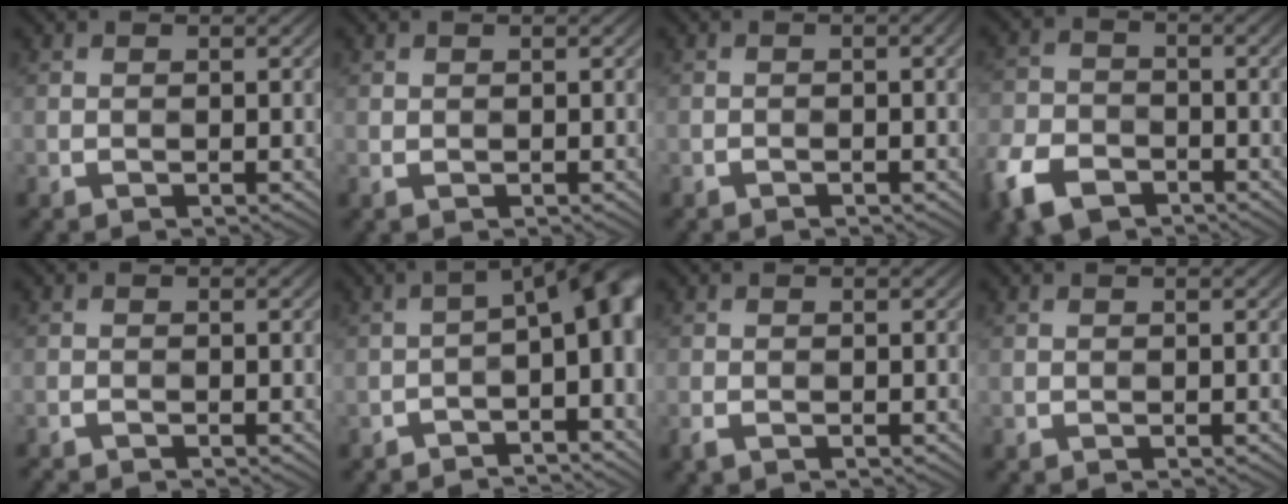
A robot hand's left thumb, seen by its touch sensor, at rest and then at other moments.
{"total": 0.7, "force": [-0.2, 0.5, 0.3], "torque": [-0.006, -0.005, -0.004]}
{"total": 1.4, "force": [-0.5, 0.3, 1.3], "torque": [-0.007, 0.010, -0.008]}
{"total": 8.5, "force": [-4.4, 5.4, 4.8], "torque": [-0.116, -0.019, -0.096]}
{"total": 1.6, "force": [-1.5, 0.1, 0.6], "torque": [-0.014, 0.000, -0.029]}
{"total": 12.0, "force": [-3.4, 4.2, 10.8], "torque": [-0.119, 0.007, -0.042]}
{"total": 0.9, "force": [-0.2, 0.4, 0.8], "torque": [-0.012, -0.004, -0.010]}
{"total": 0.0}